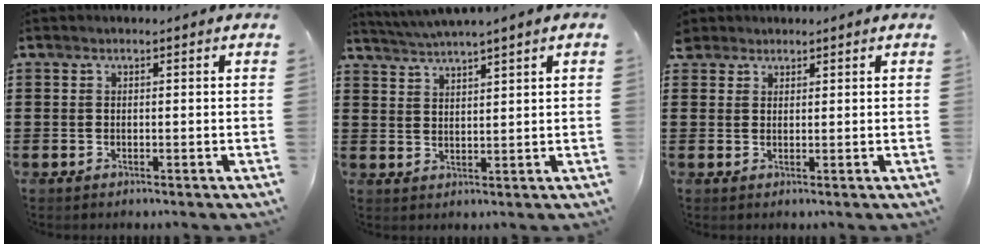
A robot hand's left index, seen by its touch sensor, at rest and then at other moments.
{"total": 2.8, "force": [2.5, -0.7, 0.9], "torque": [-0.024, -0.009, 0.046]}
{"total": 1.9, "force": [1.6, 1.1, 0.1], "torque": [-0.006, 0.006, 0.031]}